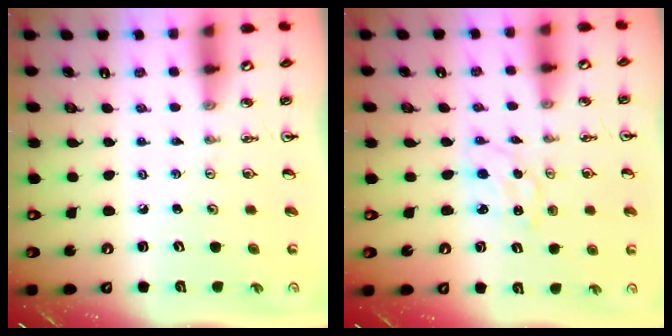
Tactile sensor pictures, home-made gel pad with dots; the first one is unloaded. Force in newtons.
{"total": 1.7, "press": 1.7, "slide": 0.3}